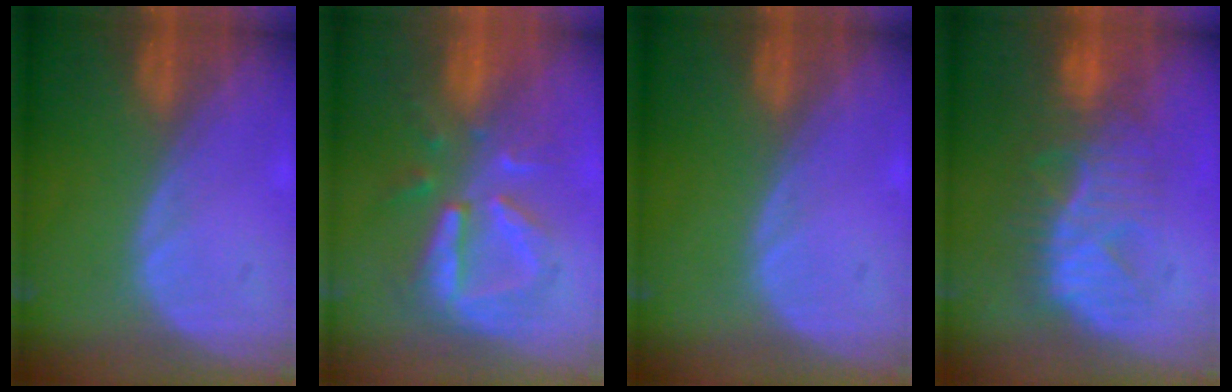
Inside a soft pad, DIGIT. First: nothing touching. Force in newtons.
{"total": 8.0, "press": 8.0, "slide": 0.1}
{"total": 0.0}
{"total": 8.8, "press": 8.5, "slide": 2.2}